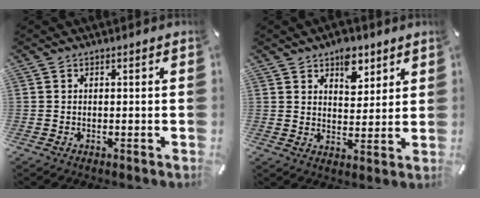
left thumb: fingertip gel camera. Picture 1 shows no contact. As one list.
[{"total": 7.4, "force": [4.7, 4.6, 3.4], "torque": [-0.027, -0.021, 0.077]}]